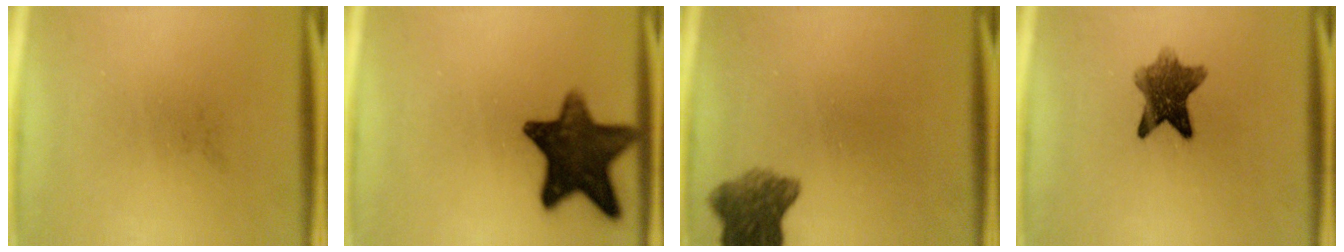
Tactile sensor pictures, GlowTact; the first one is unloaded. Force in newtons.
{"total": 13.6}
{"total": 6.8}
{"total": 7.9}